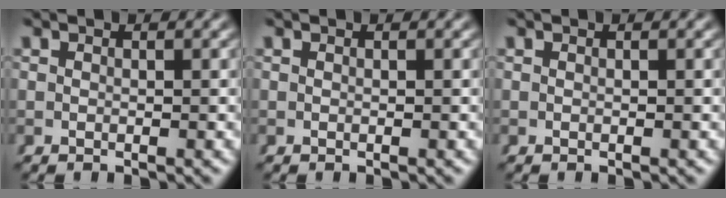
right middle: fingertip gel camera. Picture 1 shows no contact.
{"total": 0.0}
{"total": 0.0}